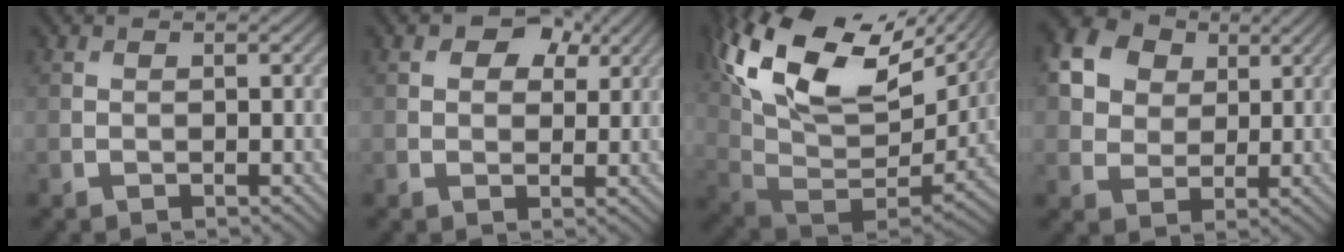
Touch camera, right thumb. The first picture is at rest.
{"total": 4.9, "force": [2.3, 3.3, 2.9], "torque": [-0.040, -0.002, 0.030]}
{"total": 20.6, "force": [10.5, 10.9, 14.0], "torque": [-0.277, 0.036, 0.189]}
{"total": 14.1, "force": [6.1, 11.0, 6.3], "torque": [-0.206, 0.035, 0.122]}